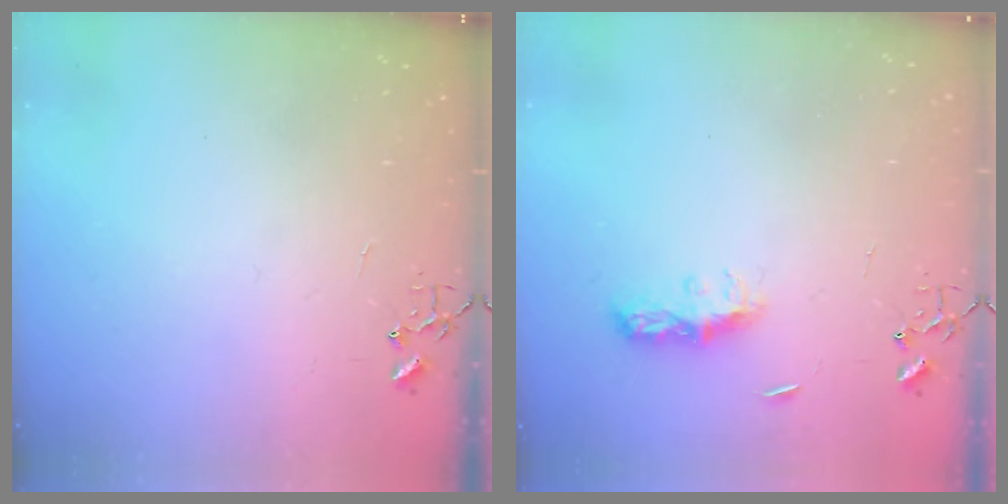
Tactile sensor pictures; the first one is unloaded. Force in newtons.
{"total": 6.7, "press": 6.6, "slide": 0.7}